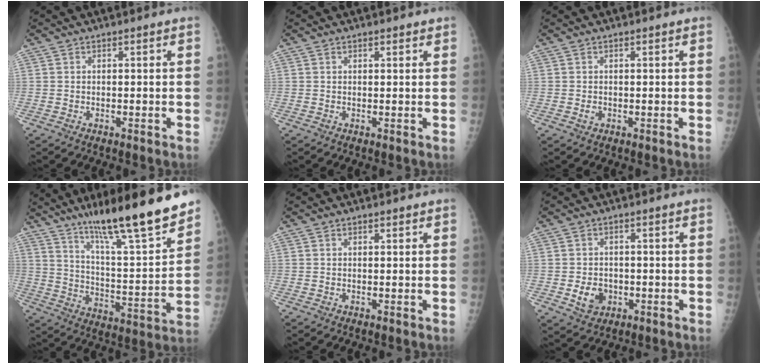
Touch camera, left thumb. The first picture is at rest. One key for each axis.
{"total": 1.1, "fx": 0.8, "fy": 0.4, "fz": 0.6, "tx": -0.008, "ty": -0.004, "tz": 0.010}
{"total": 0.9, "fx": 0.0, "fy": 0.7, "fz": 0.6, "tx": -0.007, "ty": 0.000, "tz": 0.000}
{"total": 22.1, "fx": 16.2, "fy": 3.0, "fz": 14.6, "tx": -0.205, "ty": -0.080, "tz": 0.268}
{"total": 0.8, "fx": 0.5, "fy": 0.2, "fz": 0.5, "tx": -0.008, "ty": -0.002, "tz": 0.008}
{"total": 4.7, "fx": -1.2, "fy": 3.8, "fz": 2.5, "tx": -0.029, "ty": 0.004, "tz": -0.012}